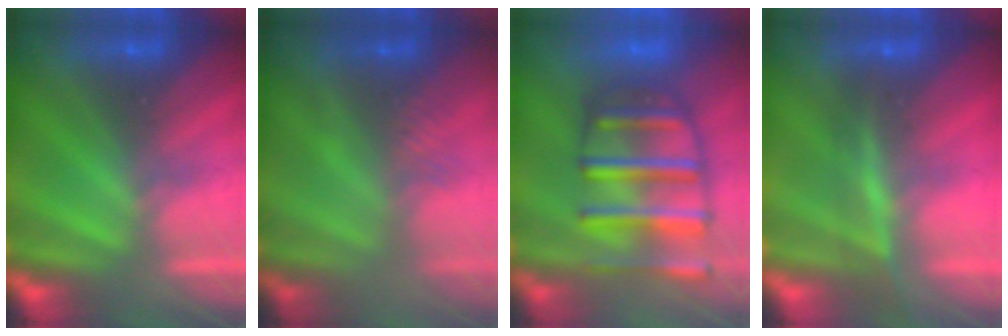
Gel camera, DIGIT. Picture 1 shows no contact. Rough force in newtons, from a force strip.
{"total": 2.5}
{"total": 7.0}
{"total": 4.6}